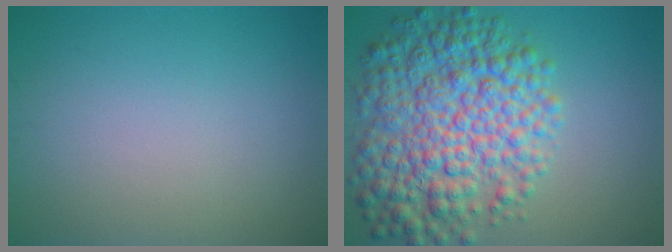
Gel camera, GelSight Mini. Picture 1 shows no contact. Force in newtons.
{"total": 9.7, "press": 9.7, "slide": 0.3}